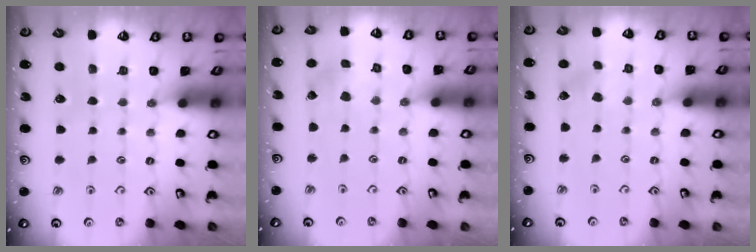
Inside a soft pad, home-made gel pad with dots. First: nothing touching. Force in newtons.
{"total": 2.2, "press": 2.2, "slide": 0.1}
{"total": 2.2, "press": 2.2, "slide": 0.3}